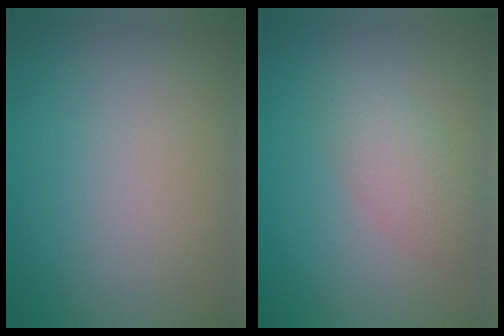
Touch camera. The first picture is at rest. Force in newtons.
{"total": 2.8, "press": 2.8, "slide": 0.1}